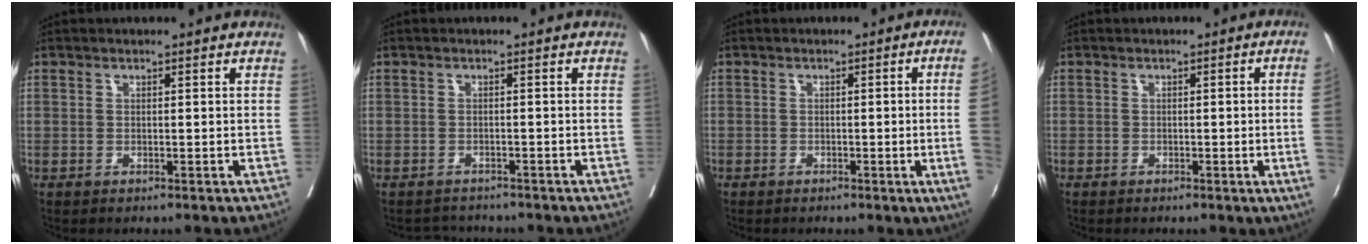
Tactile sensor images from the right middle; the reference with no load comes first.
{"total": 2.4, "force": [-2.3, 0.5, -0.7], "torque": [0.009, -0.009, -0.037]}
{"total": 6.3, "force": [-1.0, -2.0, 5.9], "torque": [-0.055, -0.012, -0.015]}
{"total": 4.0, "force": [-0.6, -1.4, 3.7], "torque": [-0.043, -0.007, -0.007]}